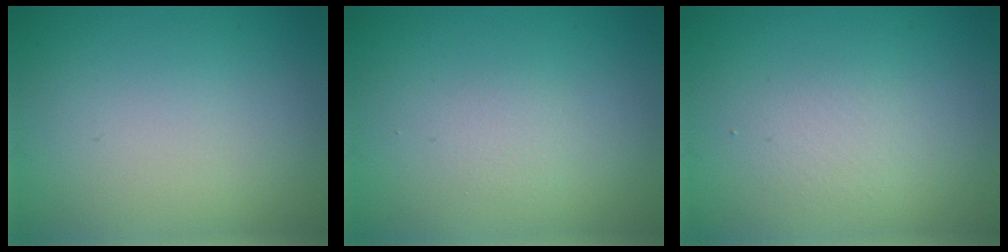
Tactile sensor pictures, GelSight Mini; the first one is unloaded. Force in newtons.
{"total": 0.7, "press": 0.7, "slide": 0.1}
{"total": 1.4, "press": 1.4, "slide": 0.1}